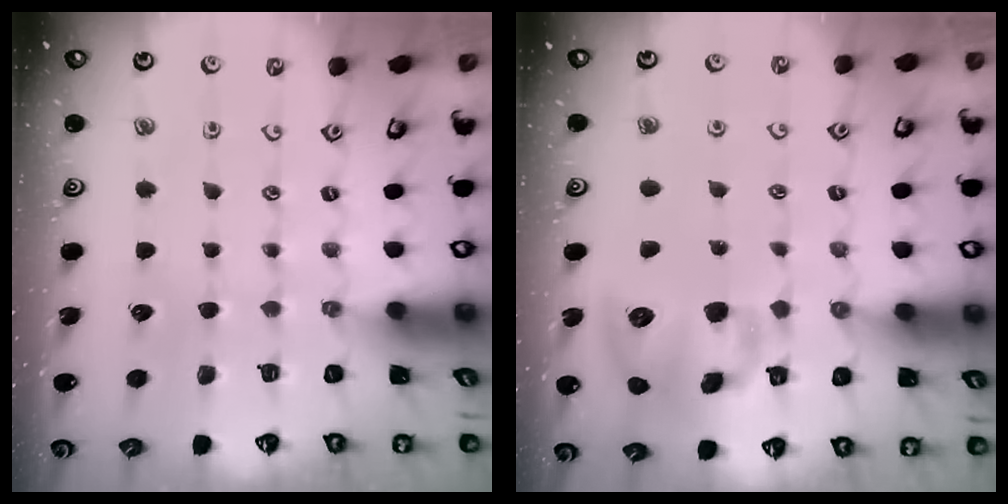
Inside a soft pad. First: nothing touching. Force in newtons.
{"total": 13.5, "press": 13.3, "slide": 2.2}